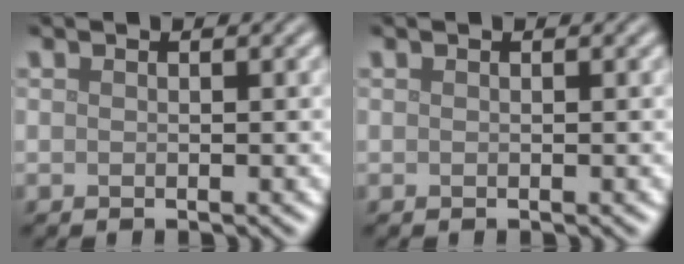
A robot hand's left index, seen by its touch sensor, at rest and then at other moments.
{"total": 0.0}